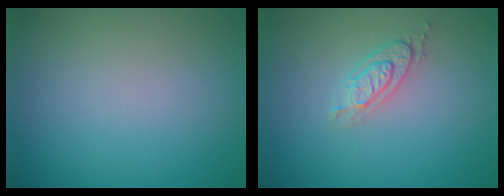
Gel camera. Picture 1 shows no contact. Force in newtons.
{"total": 2.0, "press": 2.0, "slide": 0.5}